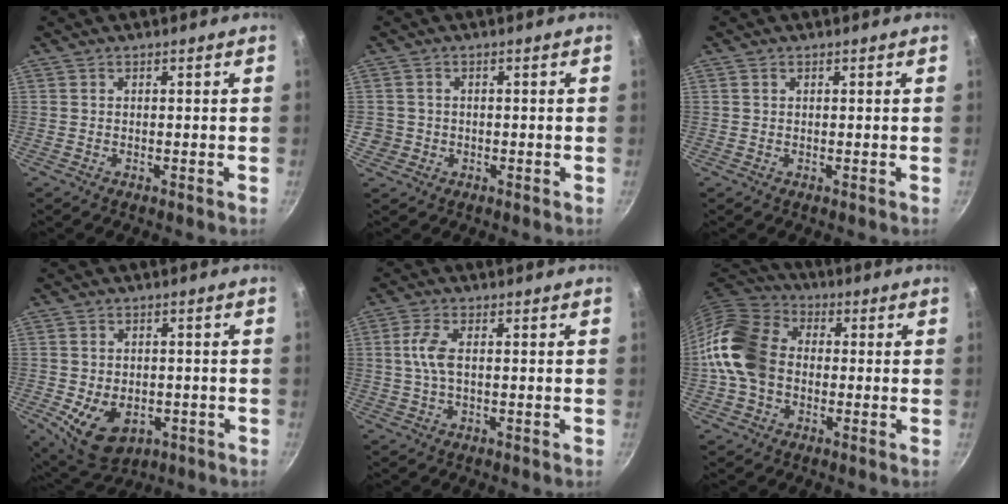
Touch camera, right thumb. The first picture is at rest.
{"total": 3.2, "force": [-0.5, 3.1, 0.8], "torque": [-0.005, 0.013, -0.004]}
{"total": 0.7, "force": [0.3, 0.6, 0.4], "torque": [-0.005, 0.002, 0.005]}
{"total": 10.5, "force": [-3.1, 7.2, 7.1], "torque": [-0.096, -0.003, -0.033]}
{"total": 1.4, "force": [-0.9, -1.1, 0.2], "torque": [-0.030, 0.003, -0.019]}
{"total": 15.4, "force": [-1.1, 12.0, 9.7], "torque": [-0.164, 0.030, -0.037]}